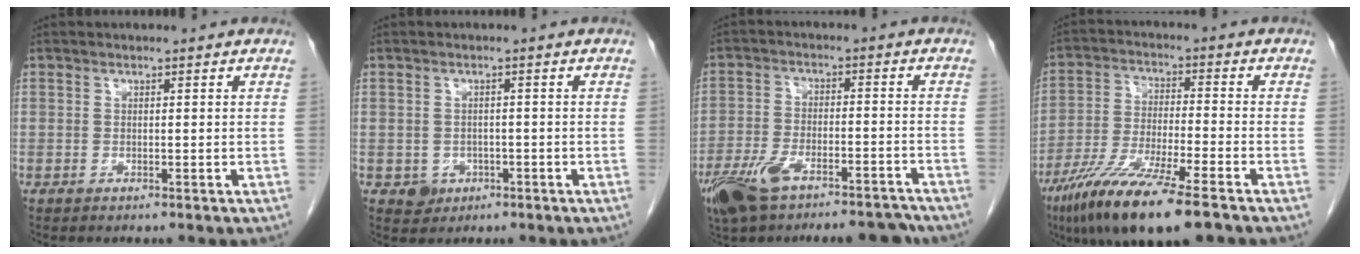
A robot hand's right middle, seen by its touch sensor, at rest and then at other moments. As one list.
[{"total": 2.8, "force": [-1.1, 2.4, 0.7], "torque": [-0.008, 0.006, -0.009]}, {"total": 14.1, "force": [-11.0, 4.5, 7.4], "torque": [-0.135, 0.009, -0.180]}, {"total": 13.8, "force": [-9.2, 1.1, 10.3], "torque": [-0.203, -0.040, -0.167]}]